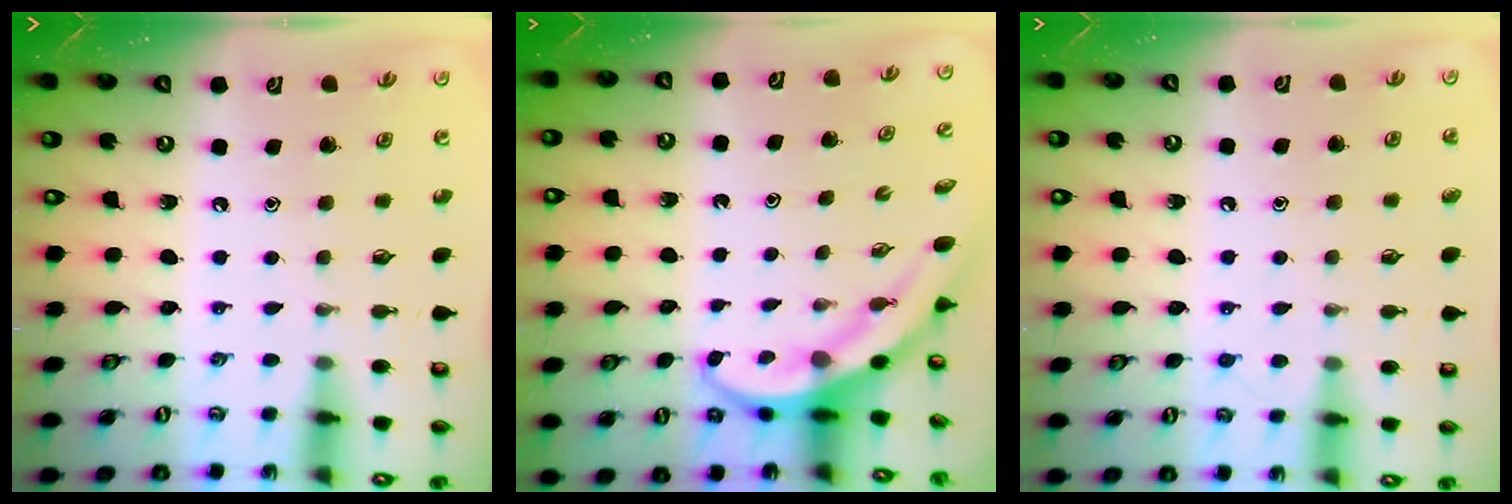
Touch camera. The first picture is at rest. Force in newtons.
{"total": 3.9, "press": 3.9, "slide": 0.6}
{"total": 5.9, "press": 5.8, "slide": 0.6}